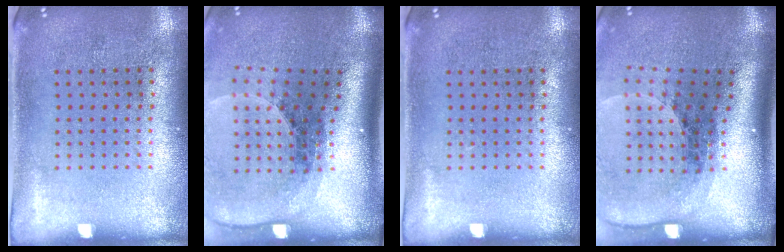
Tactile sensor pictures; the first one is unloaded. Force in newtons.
{"total": 2.6, "press": 1.9, "slide": 1.8}
{"total": 0.0}
{"total": 2.6, "press": 1.8, "slide": 1.8}